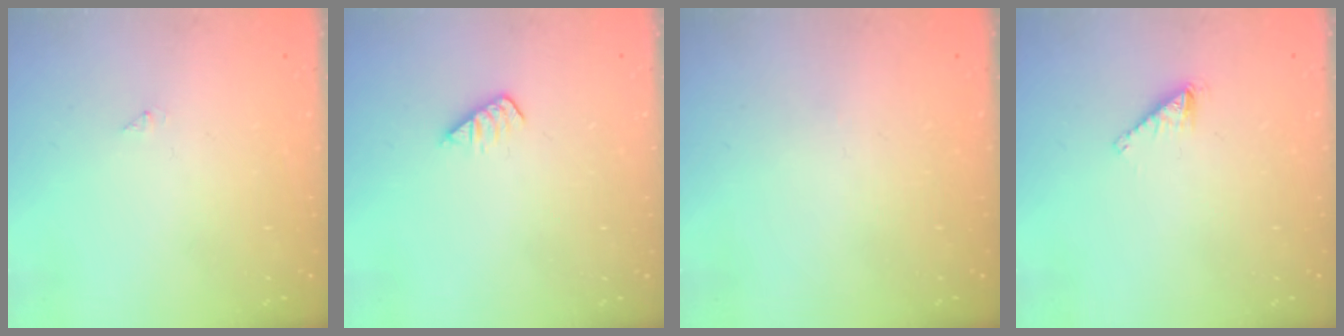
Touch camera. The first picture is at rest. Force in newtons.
{"total": 1.6, "press": 1.5, "slide": 0.3}
{"total": 0.0}
{"total": 1.8, "press": 1.8, "slide": 0.1}